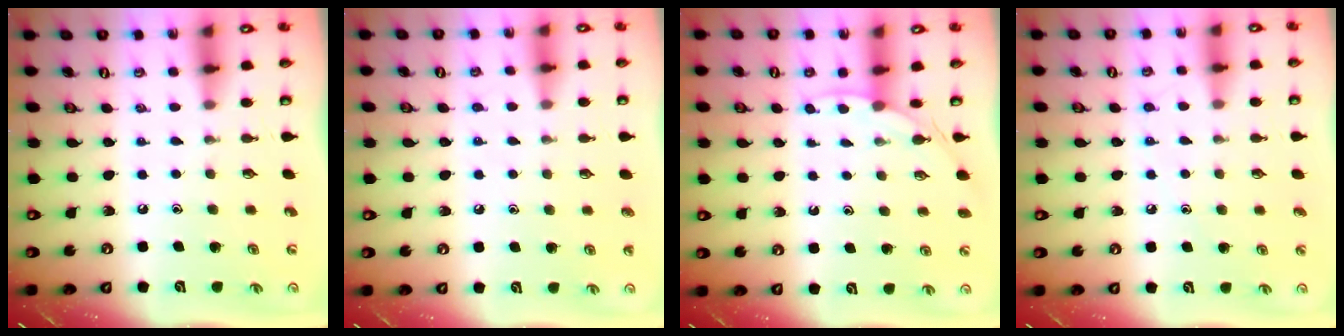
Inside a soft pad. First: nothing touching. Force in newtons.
{"total": 4.1, "press": 4.1, "slide": 0.4}
{"total": 2.9, "press": 2.9, "slide": 0.4}
{"total": 5.8, "press": 5.7, "slide": 0.7}